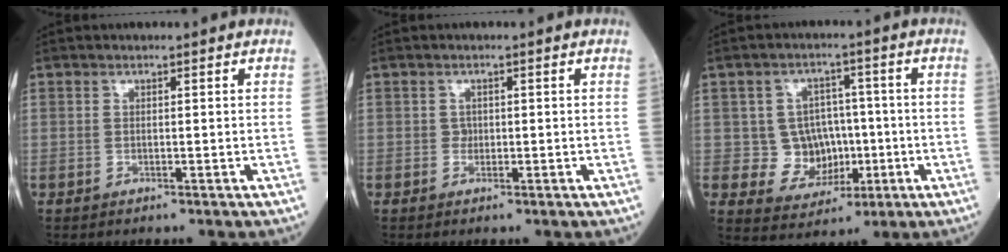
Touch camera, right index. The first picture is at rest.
{"total": 0.9, "force": [0.0, 0.8, 0.3], "torque": [-0.001, 0.003, -0.001]}
{"total": 7.5, "force": [-0.4, 6.8, 3.1], "torque": [-0.039, 0.017, 0.005]}